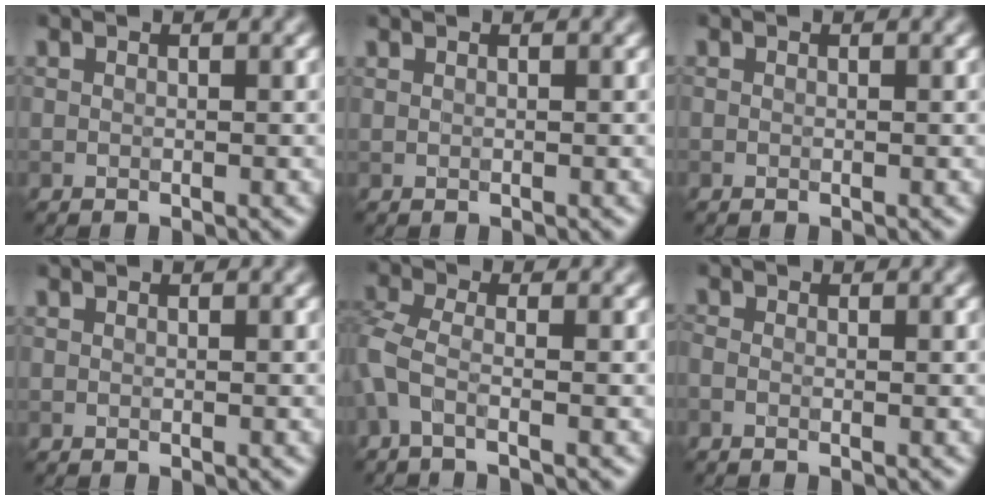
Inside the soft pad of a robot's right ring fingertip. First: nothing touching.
{"total": 0.7, "force": [0.5, 0.3, 0.3], "torque": [-0.006, 0.001, 0.002]}
{"total": 0.0}
{"total": 0.0}
{"total": 2.4, "force": [-1.1, 0.7, 2.1], "torque": [-0.054, -0.007, -0.036]}
{"total": 0.8, "force": [-0.3, 0.4, 0.6], "torque": [-0.012, -0.007, -0.006]}